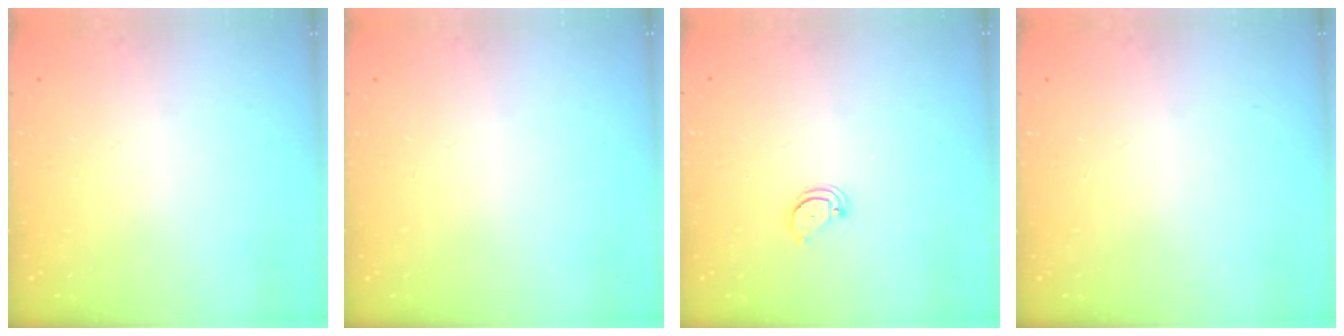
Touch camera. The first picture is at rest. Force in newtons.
{"total": 0.0}
{"total": 2.1, "press": 2.1, "slide": 0.2}
{"total": 0.0}